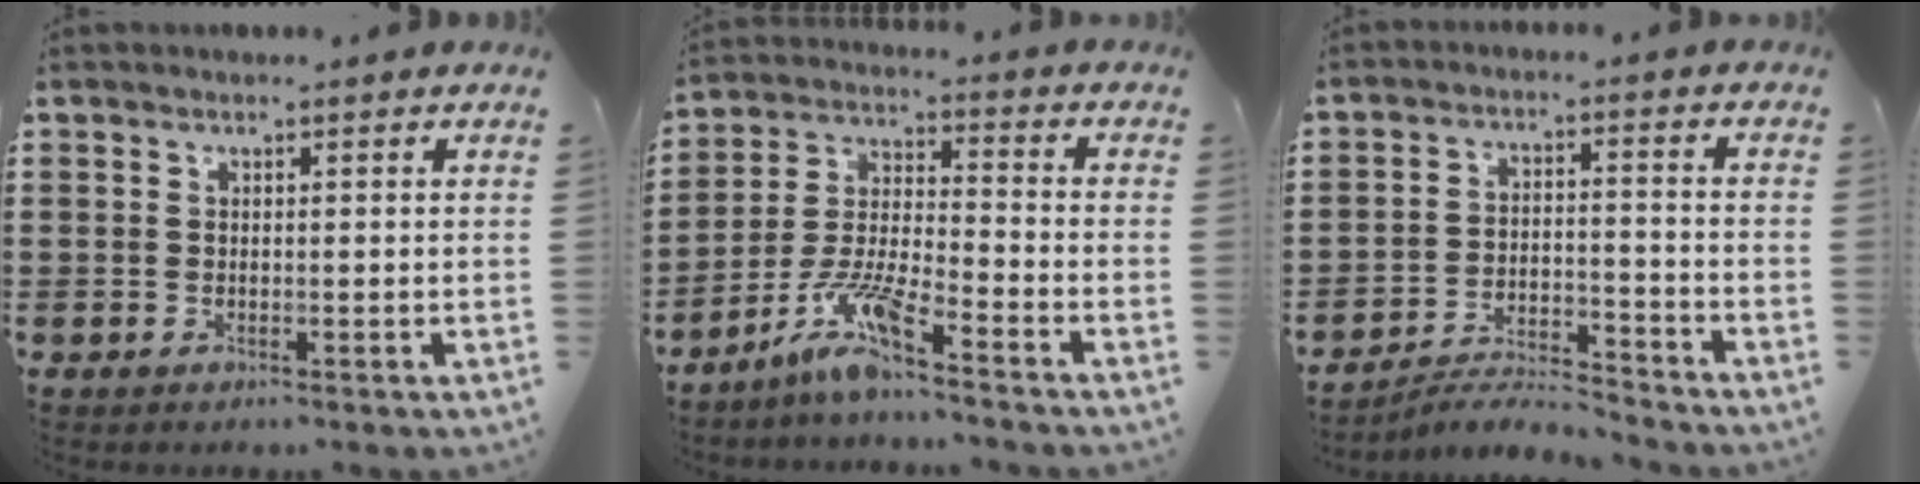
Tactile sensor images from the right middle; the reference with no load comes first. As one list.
[{"total": 8.4, "force": [-6.4, 0.7, 5.3], "torque": [-0.126, -0.015, -0.128]}, {"total": 5.0, "force": [-4.9, 0.2, 1.0], "torque": [-0.025, 0.001, -0.103]}]